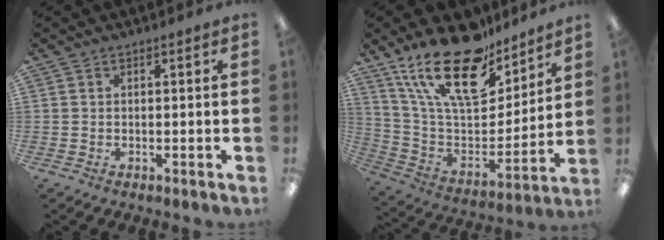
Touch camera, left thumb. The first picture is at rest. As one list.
[{"total": 24.4, "force": [16.5, 10.8, 14.4], "torque": [-0.260, -0.112, 0.289]}]